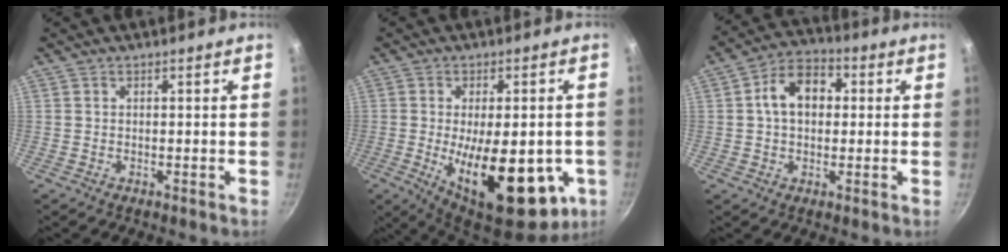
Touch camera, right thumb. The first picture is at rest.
{"total": 22.5, "force": [-5.1, 10.0, 19.5], "torque": [-0.256, -0.013, -0.056]}
{"total": 10.0, "force": [1.4, 7.0, 7.0], "torque": [-0.079, 0.025, 0.007]}